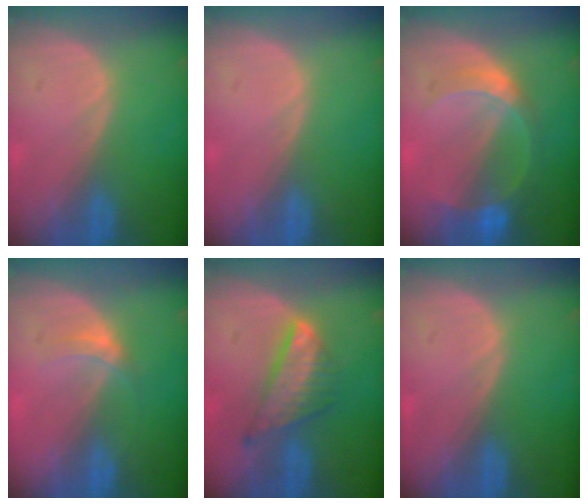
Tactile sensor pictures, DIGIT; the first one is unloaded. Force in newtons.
{"total": 0.0}
{"total": 6.7, "press": 5.9, "slide": 3.2}
{"total": 2.6, "press": 2.2, "slide": 1.4}
{"total": 7.4, "press": 6.5, "slide": 3.6}
{"total": 0.0}